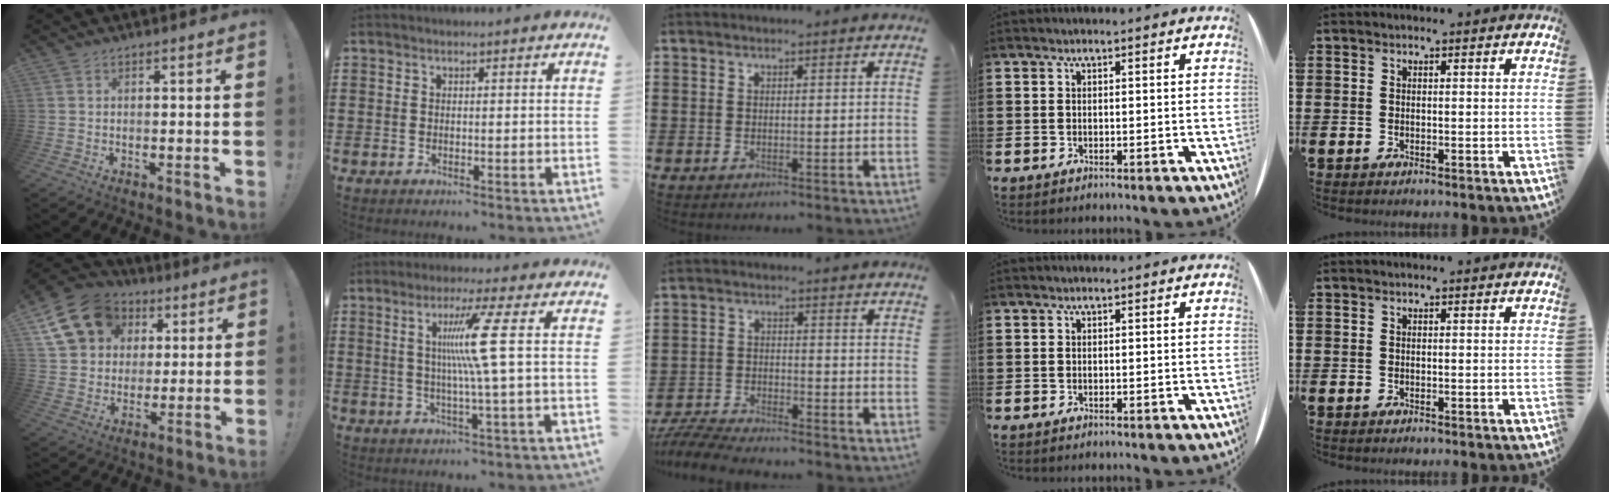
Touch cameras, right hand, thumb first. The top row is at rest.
{"thumb": {"total": 17.0, "force": [7.3, 13.4, 7.6], "torque": [-0.118, -0.028, 0.151]}, "index": {"total": 9.2, "force": [1.7, -1.3, 9.0], "torque": [-0.181, -0.002, 0.011]}, "middle": {"total": 5.8, "force": [-5.7, 0.3, 1.3], "torque": [-0.039, -0.004, -0.115]}}